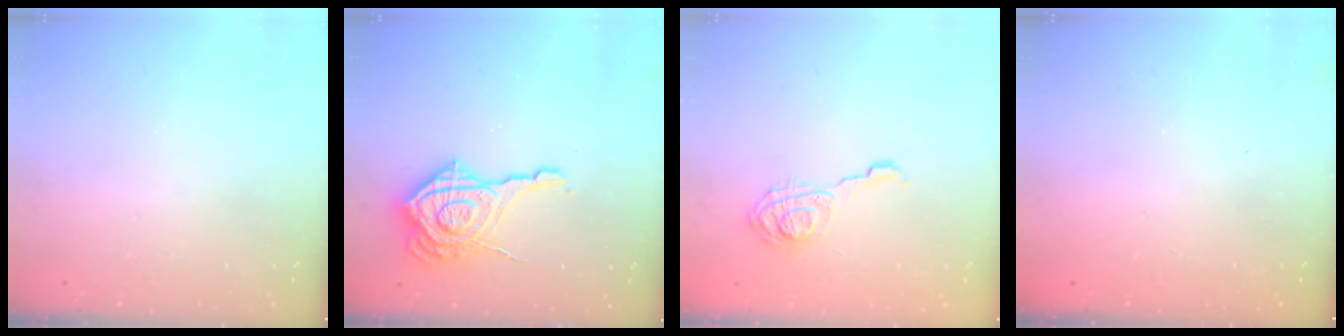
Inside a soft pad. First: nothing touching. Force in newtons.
{"total": 18.1, "press": 18.0, "slide": 1.6}
{"total": 10.2, "press": 10.2, "slide": 0.2}
{"total": 1.5, "press": 1.4, "slide": 0.6}